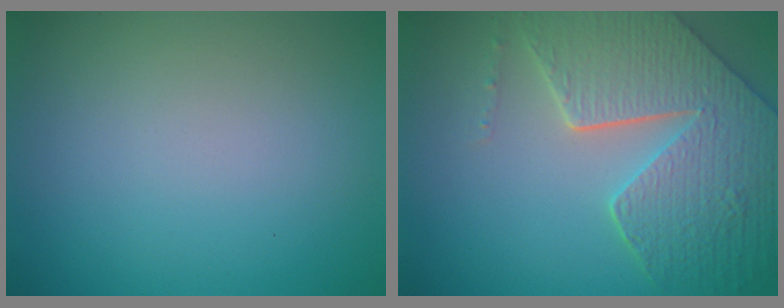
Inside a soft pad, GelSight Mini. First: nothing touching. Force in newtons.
{"total": 8.3, "press": 6.1, "slide": 5.6}